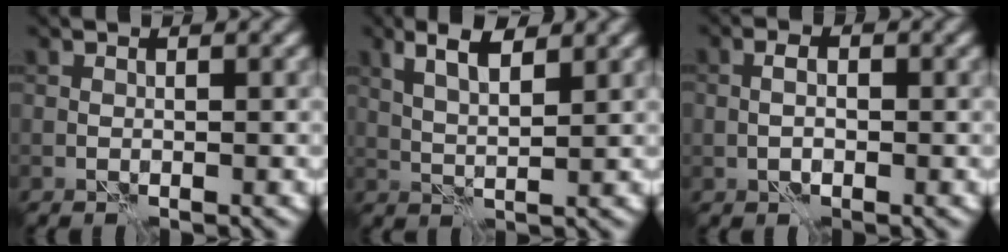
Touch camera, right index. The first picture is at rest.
{"total": 3.8, "force": [2.1, 0.9, 3.0], "torque": [-0.064, 0.001, 0.040]}
{"total": 1.7, "force": [-0.2, 1.0, 1.4], "torque": [-0.018, 0.000, -0.006]}